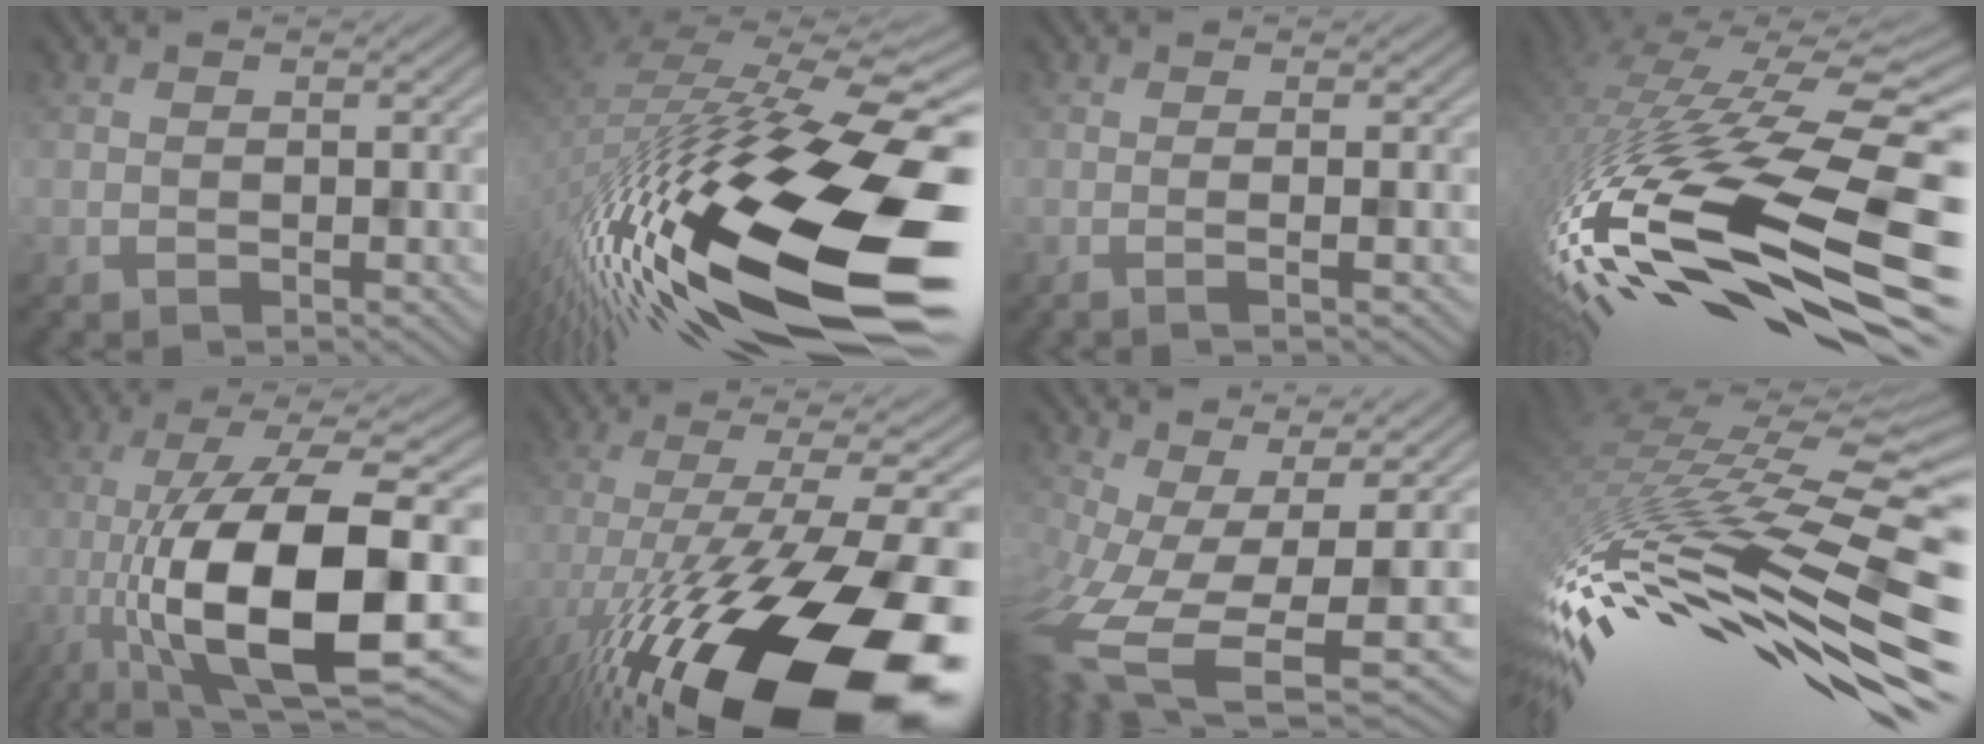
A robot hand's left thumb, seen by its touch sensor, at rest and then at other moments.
{"total": 20.0, "force": [-6.2, 6.9, 17.7], "torque": [-0.353, -0.036, -0.100]}
{"total": 2.4, "force": [-0.4, 0.5, 2.4], "torque": [-0.028, 0.007, -0.013]}
{"total": 18.6, "force": [-5.7, 7.0, 16.2], "torque": [-0.325, -0.047, -0.075]}
{"total": 16.0, "force": [-4.1, 5.7, 14.4], "torque": [-0.264, -0.009, -0.060]}
{"total": 19.9, "force": [-10.2, 6.3, 15.9], "torque": [-0.278, -0.019, -0.163]}
{"total": 12.4, "force": [-3.4, 5.1, 10.8], "torque": [-0.255, -0.049, -0.033]}
{"total": 16.7, "force": [-5.5, 5.6, 14.8], "torque": [-0.307, -0.038, -0.080]}